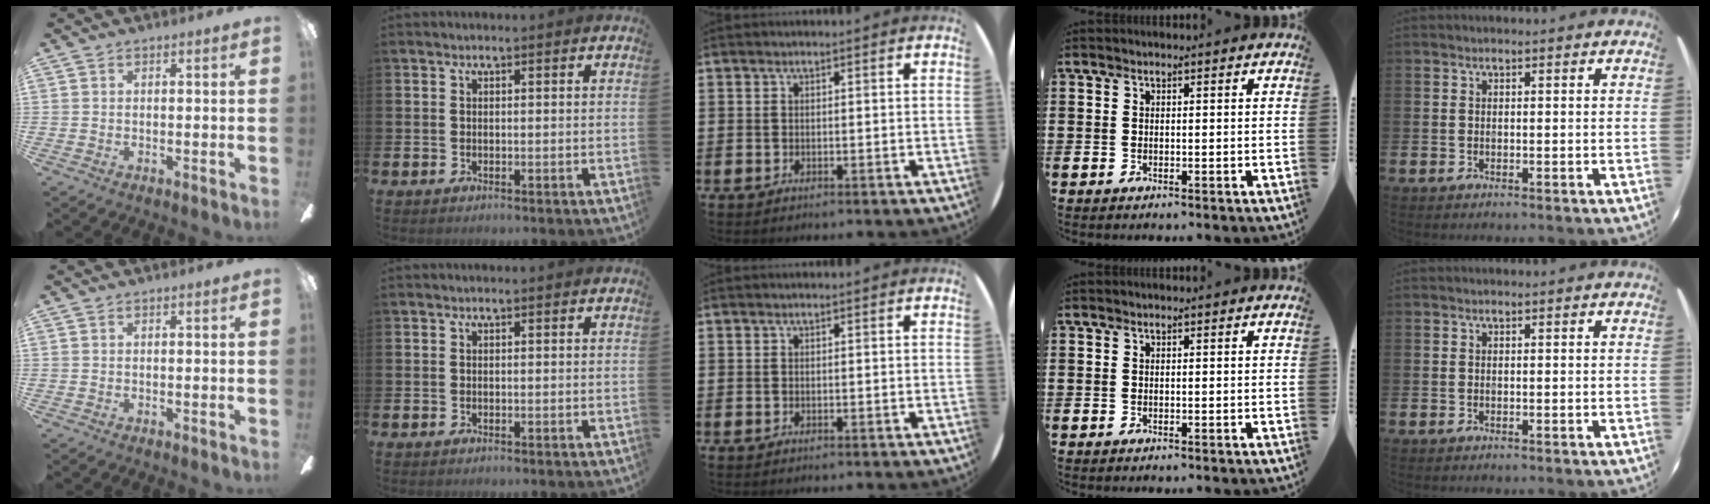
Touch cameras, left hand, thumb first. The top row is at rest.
{}